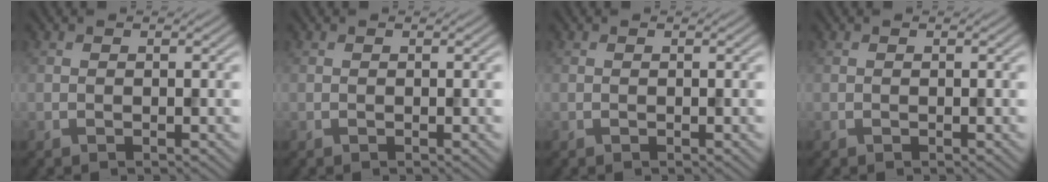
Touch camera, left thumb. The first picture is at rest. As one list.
[{"total": 0.0}, {"total": 0.0}, {"total": 0.0}]